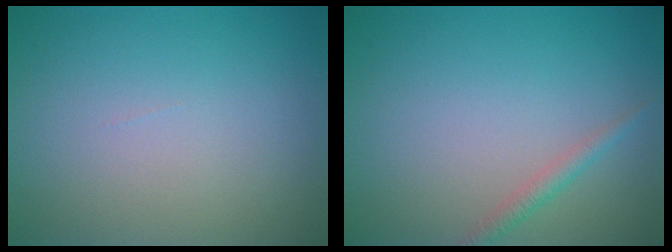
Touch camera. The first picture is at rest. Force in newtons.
{"total": 1.3, "press": 1.3, "slide": 0.0}